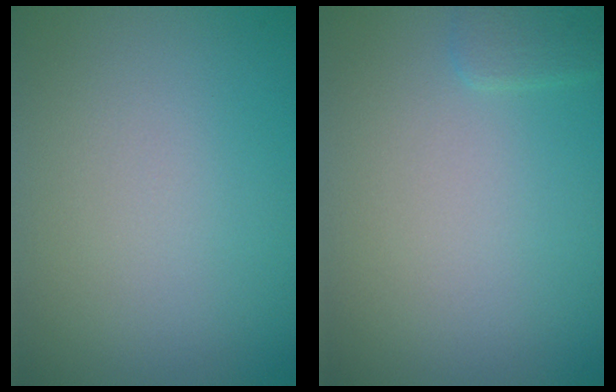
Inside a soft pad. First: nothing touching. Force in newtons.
{"total": 1.2, "press": 1.2, "slide": 0.1}